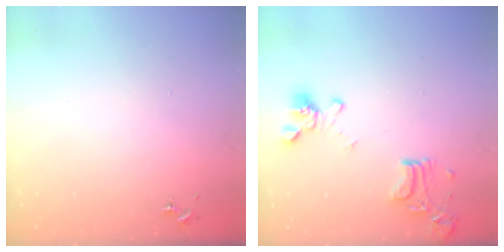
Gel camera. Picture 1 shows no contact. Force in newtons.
{"total": 15.8, "press": 15.7, "slide": 1.4}